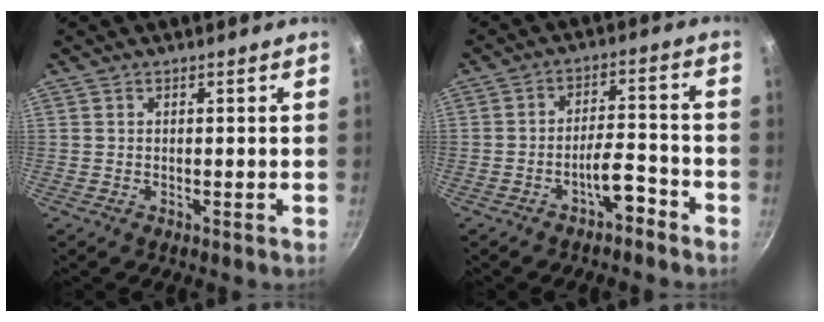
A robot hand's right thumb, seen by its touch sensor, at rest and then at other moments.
{"total": 5.4, "force": [-3.5, 2.1, 3.6], "torque": [-0.051, 0.040, -0.059]}